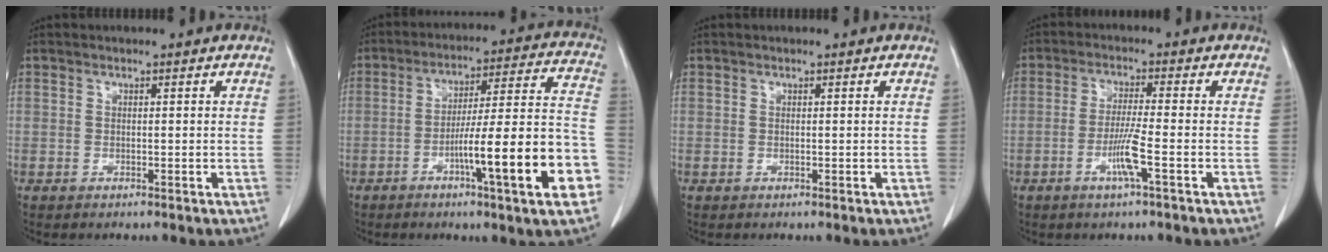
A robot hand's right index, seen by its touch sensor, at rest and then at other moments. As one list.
[{"total": 18.6, "force": [-6.8, 0.4, 17.3], "torque": [-0.203, 0.015, -0.099]}, {"total": 0.0}, {"total": 5.2, "force": [-2.1, -0.5, 4.8], "torque": [-0.091, -0.009, -0.043]}]